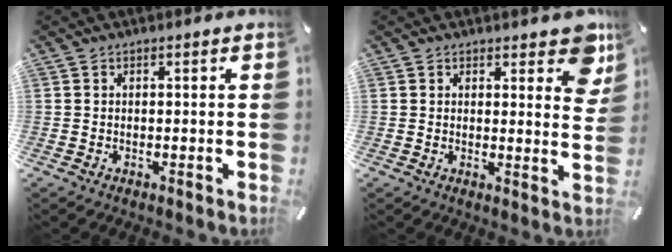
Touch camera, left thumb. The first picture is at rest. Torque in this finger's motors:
{"motor_torque": [1.23, 0.26, 0.53, -0.43, 0.03]}